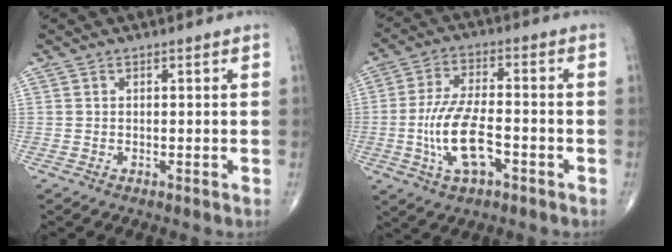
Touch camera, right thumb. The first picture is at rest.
{"total": 11.5, "force": [-3.2, 5.0, 9.9], "torque": [-0.198, 0.016, -0.060]}